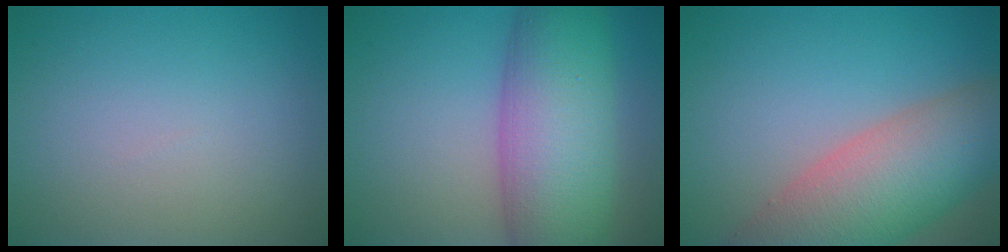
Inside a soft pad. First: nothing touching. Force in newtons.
{"total": 11.2, "press": 11.2, "slide": 0.4}
{"total": 10.0, "press": 10.0, "slide": 0.7}